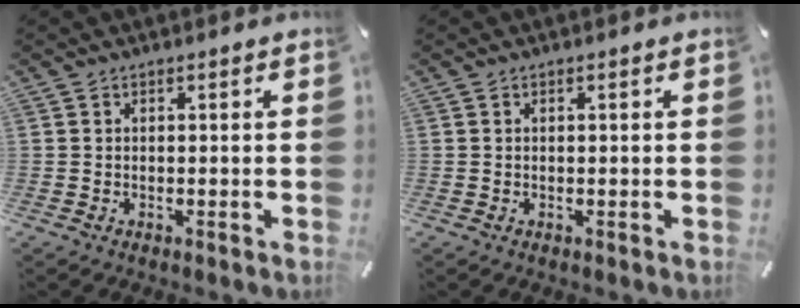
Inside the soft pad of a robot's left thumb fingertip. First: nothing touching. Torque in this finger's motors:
{"motor_torque": [0.04, 0.11, -0.05, 0.00, -0.03]}